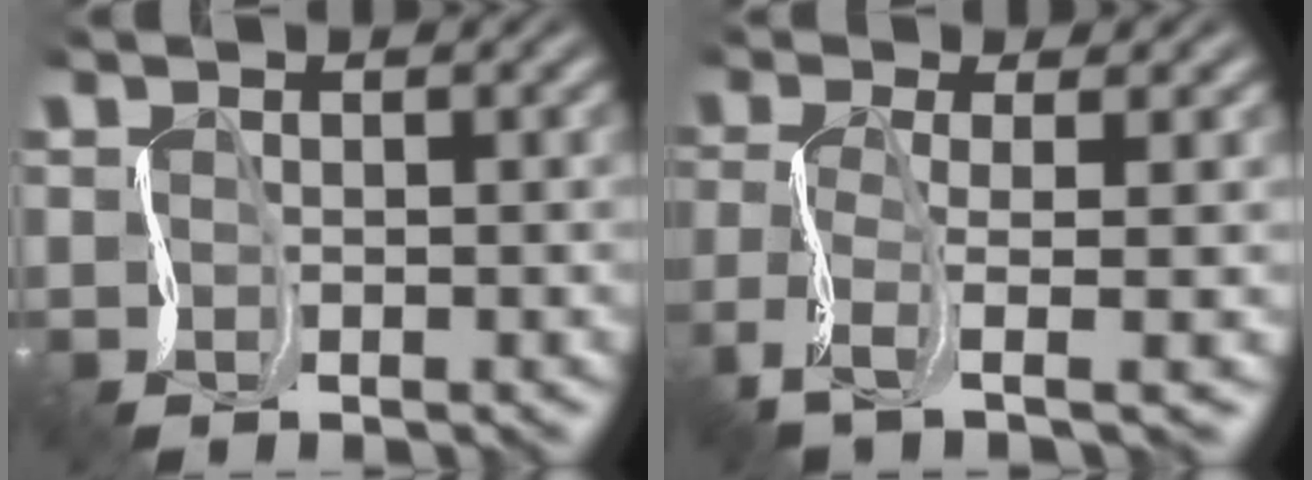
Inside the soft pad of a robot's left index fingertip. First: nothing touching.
{"total": 3.3, "force": [-1.6, 0.8, 2.8], "torque": [-0.076, 0.001, -0.040]}